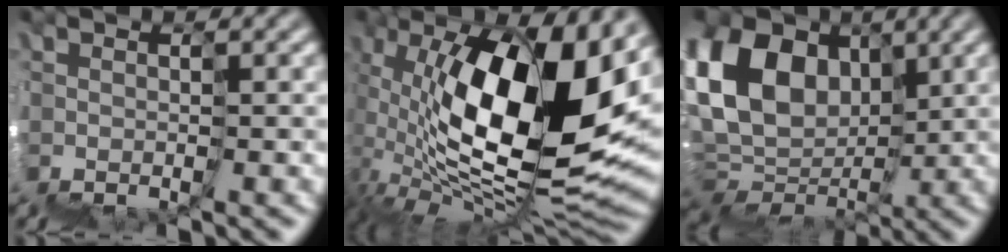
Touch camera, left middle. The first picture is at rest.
{"total": 11.2, "force": [3.2, 4.0, 10.0], "torque": [-0.166, 0.022, 0.046]}
{"total": 10.0, "force": [4.3, 6.8, 6.0], "torque": [-0.105, 0.046, 0.075]}